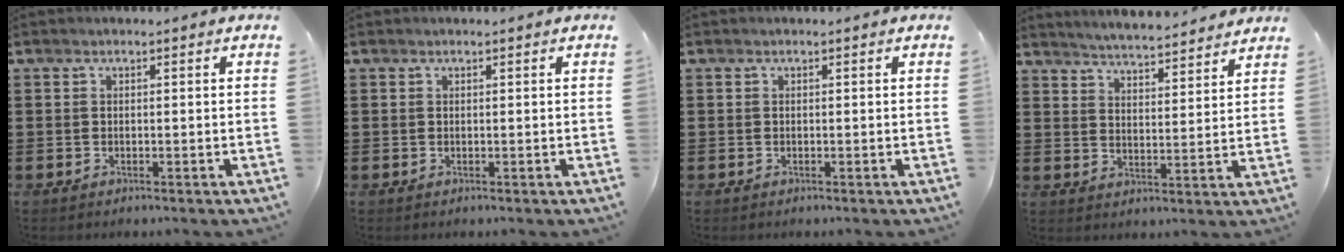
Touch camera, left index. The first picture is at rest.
{"total": 0.0}
{"total": 0.0}
{"total": 4.4, "force": [4.4, -0.6, 0.3], "torque": [-0.024, -0.032, 0.075]}